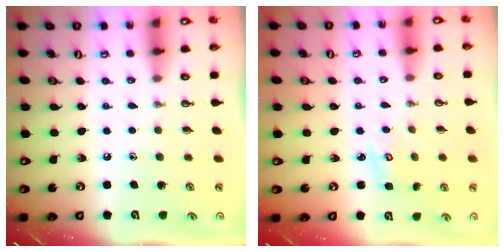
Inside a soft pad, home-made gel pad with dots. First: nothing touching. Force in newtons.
{"total": 2.3, "press": 2.3, "slide": 0.2}